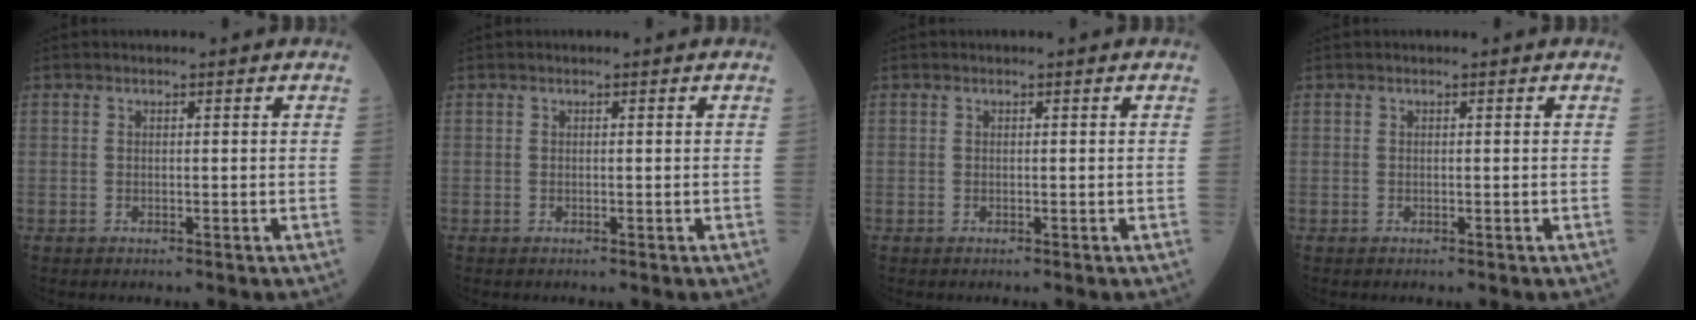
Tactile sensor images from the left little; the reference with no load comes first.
{"total": 0.0}
{"total": 0.0}
{"total": 0.0}